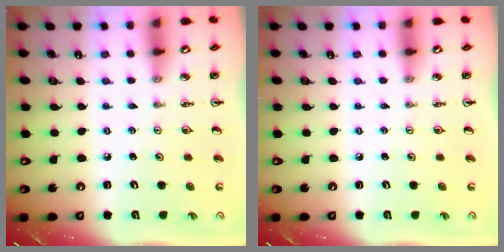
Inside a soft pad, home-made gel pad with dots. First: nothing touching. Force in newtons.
{"total": 0.0}